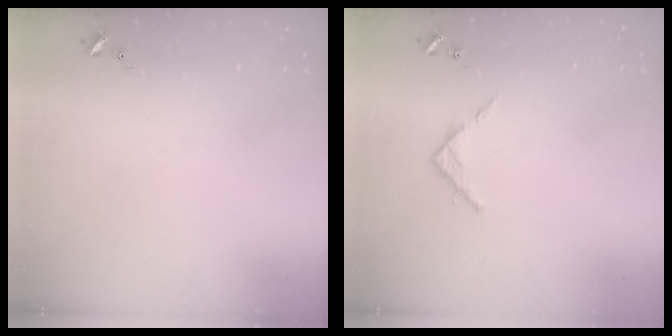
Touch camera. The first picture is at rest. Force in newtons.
{"total": 3.7, "press": 3.7, "slide": 0.5}